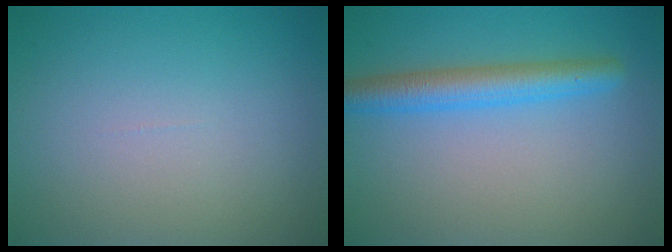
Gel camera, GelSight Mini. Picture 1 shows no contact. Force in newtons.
{"total": 3.8, "press": 3.8, "slide": 0.2}